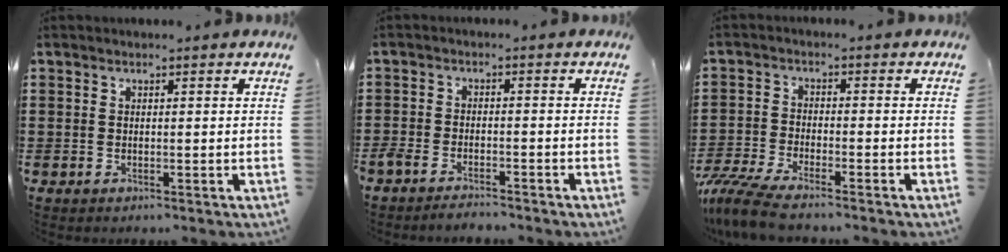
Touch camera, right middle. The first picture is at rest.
{"total": 2.8, "force": [-2.8, 0.4, 0.4], "torque": [-0.026, -0.004, -0.063]}
{"total": 5.9, "force": [-5.3, 0.5, 2.7], "torque": [-0.084, -0.023, -0.111]}